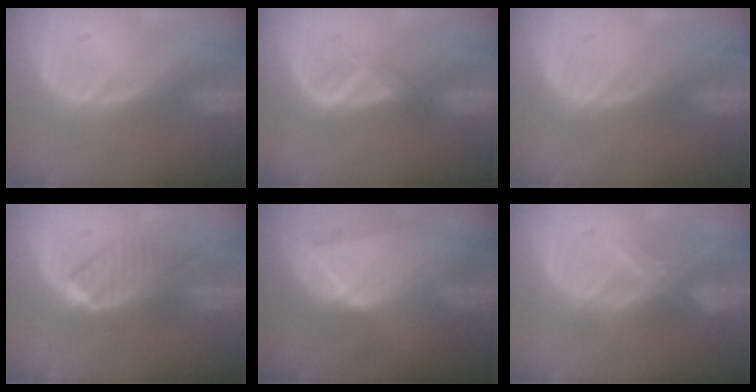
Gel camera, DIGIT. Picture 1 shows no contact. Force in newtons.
{"total": 2.1, "press": 2.1, "slide": 0.2}
{"total": 0.0}
{"total": 6.5, "press": 5.7, "slide": 3.1}
{"total": 9.1, "press": 8.0, "slide": 4.3}
{"total": 7.0, "press": 6.1, "slide": 3.4}